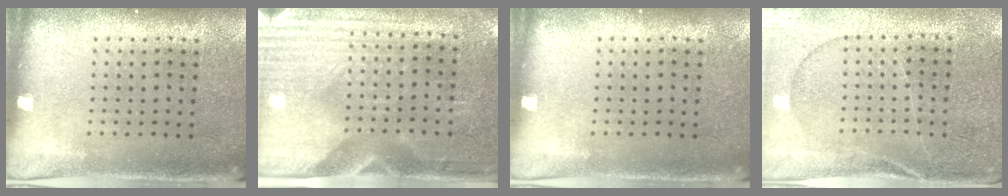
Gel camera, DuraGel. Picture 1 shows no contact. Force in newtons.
{"total": 3.0, "press": 2.7, "slide": 1.5}
{"total": 0.0}
{"total": 0.5, "press": 0.4, "slide": 0.4}